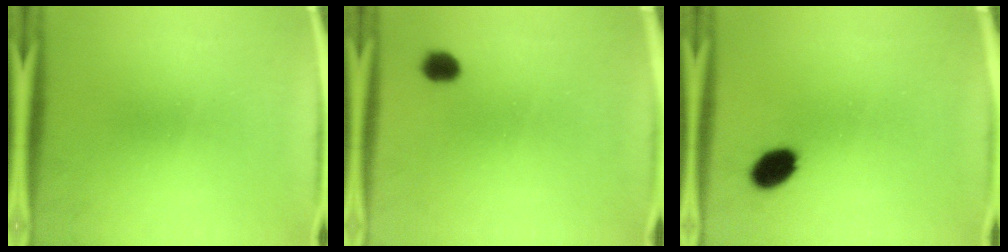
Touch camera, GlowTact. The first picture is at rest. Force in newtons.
{"total": 2.7}
{"total": 5.5}